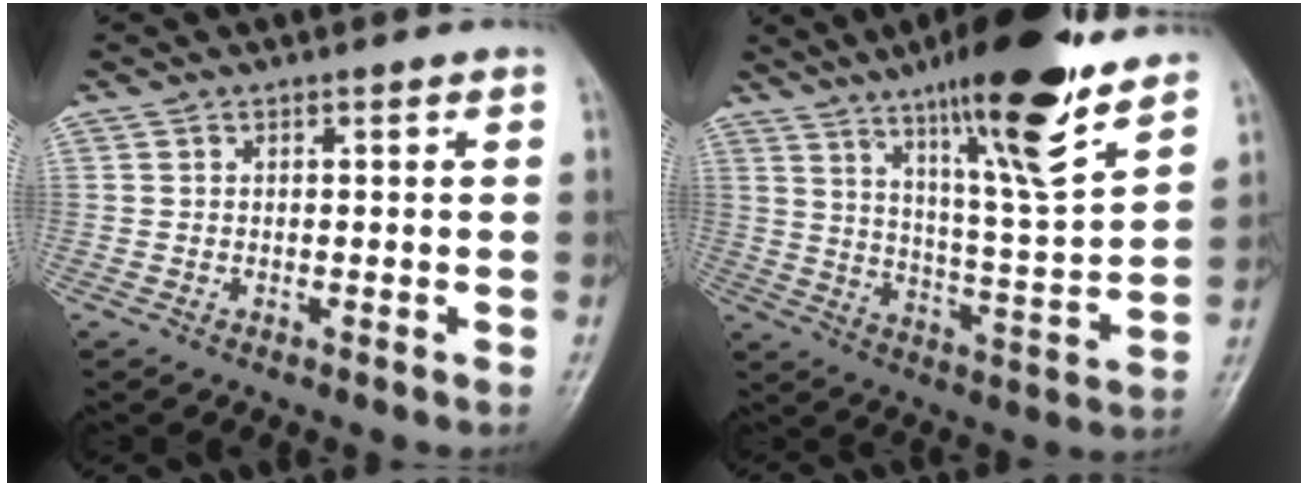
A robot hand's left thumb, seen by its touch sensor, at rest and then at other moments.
{"total": 19.3, "force": [12.9, 2.6, 14.1], "torque": [-0.204, -0.067, 0.206]}